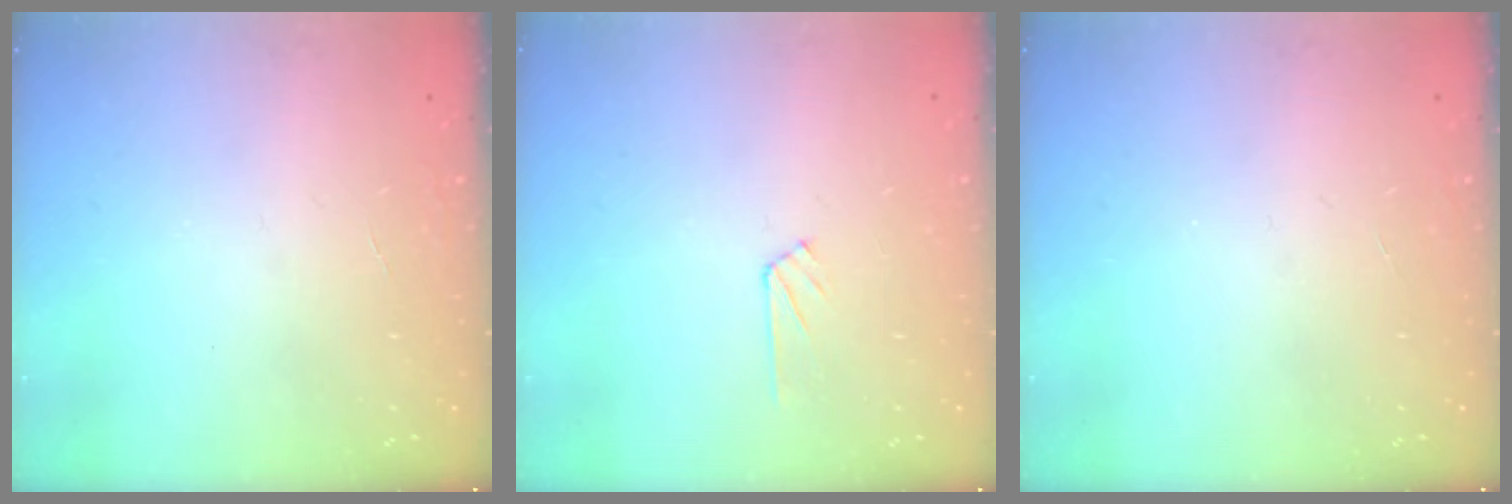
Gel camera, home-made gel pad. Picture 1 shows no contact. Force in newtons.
{"total": 4.7, "press": 4.7, "slide": 0.6}
{"total": 0.0}